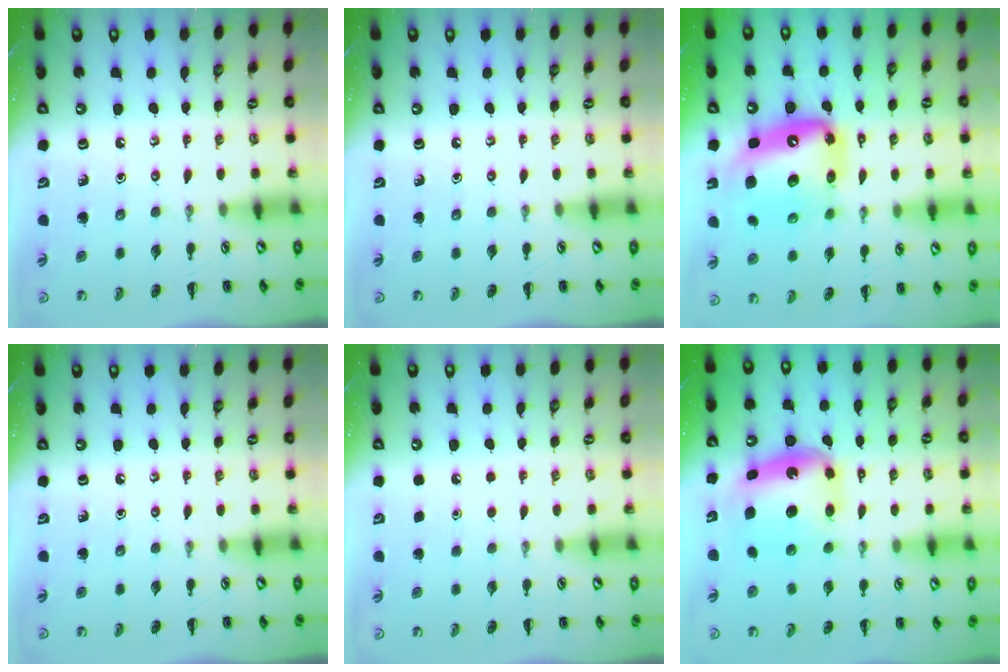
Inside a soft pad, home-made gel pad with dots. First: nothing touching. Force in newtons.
{"total": 0.0}
{"total": 16.3, "press": 15.7, "slide": 4.4}
{"total": 0.0}
{"total": 1.6, "press": 1.6, "slide": 0.1}
{"total": 6.3, "press": 6.1, "slide": 1.6}